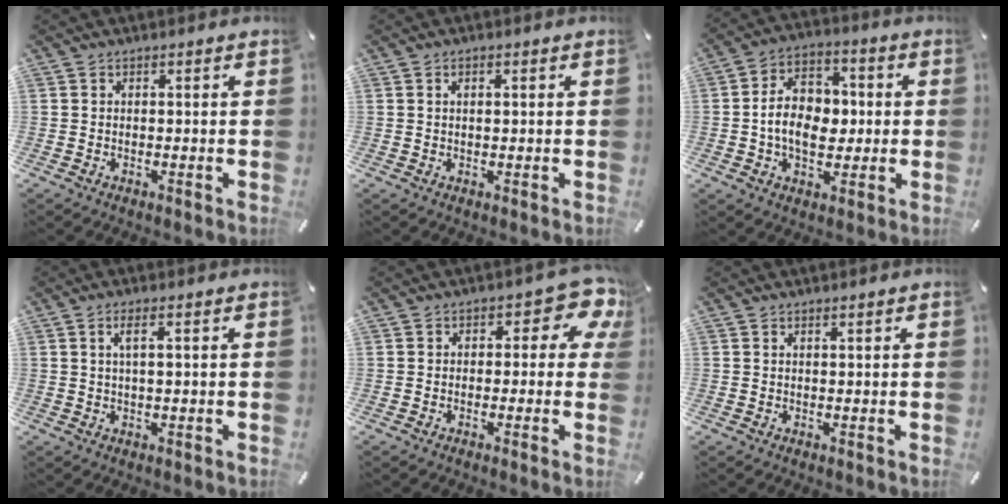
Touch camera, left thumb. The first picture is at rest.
{"total": 1.1, "force": [0.4, 0.5, 1.0], "torque": [-0.019, 0.003, 0.005]}
{"total": 11.5, "force": [-0.7, 8.6, 7.7], "torque": [-0.130, 0.018, -0.009]}
{"total": 3.1, "force": [1.0, 0.6, 2.9], "torque": [-0.060, 0.002, 0.015]}
{"total": 7.8, "force": [3.0, 4.1, 6.0], "torque": [-0.079, -0.015, 0.049]}
{"total": 0.6, "force": [0.5, -0.1, 0.4], "torque": [-0.006, -0.003, 0.009]}